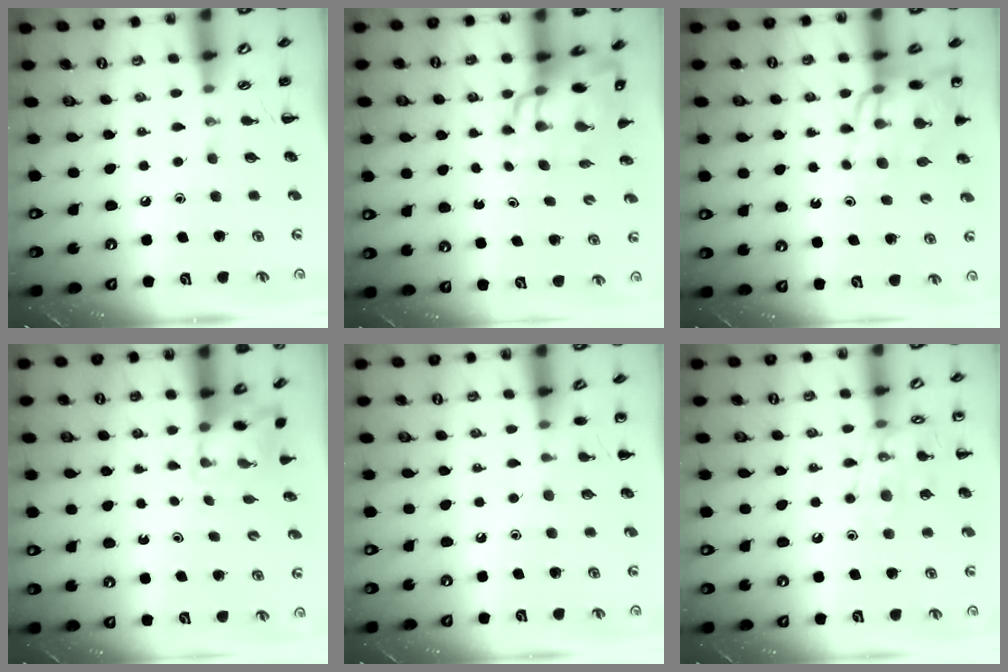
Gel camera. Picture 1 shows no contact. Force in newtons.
{"total": 10.3, "press": 9.9, "slide": 2.9}
{"total": 13.2, "press": 12.7, "slide": 3.7}
{"total": 2.3, "press": 2.3, "slide": 0.5}
{"total": 5.9, "press": 5.7, "slide": 1.6}
{"total": 12.8, "press": 12.8, "slide": 0.8}